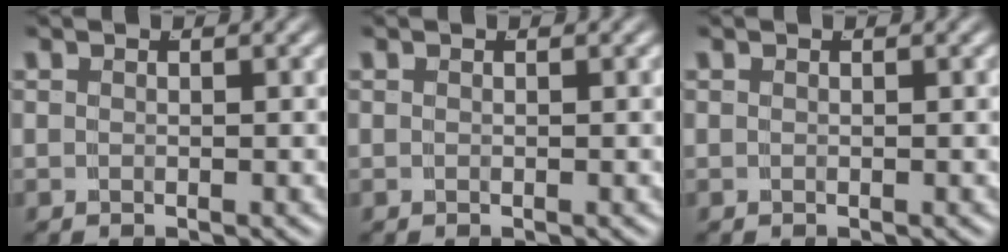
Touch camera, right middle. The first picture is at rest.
{"total": 0.0}
{"total": 0.0}